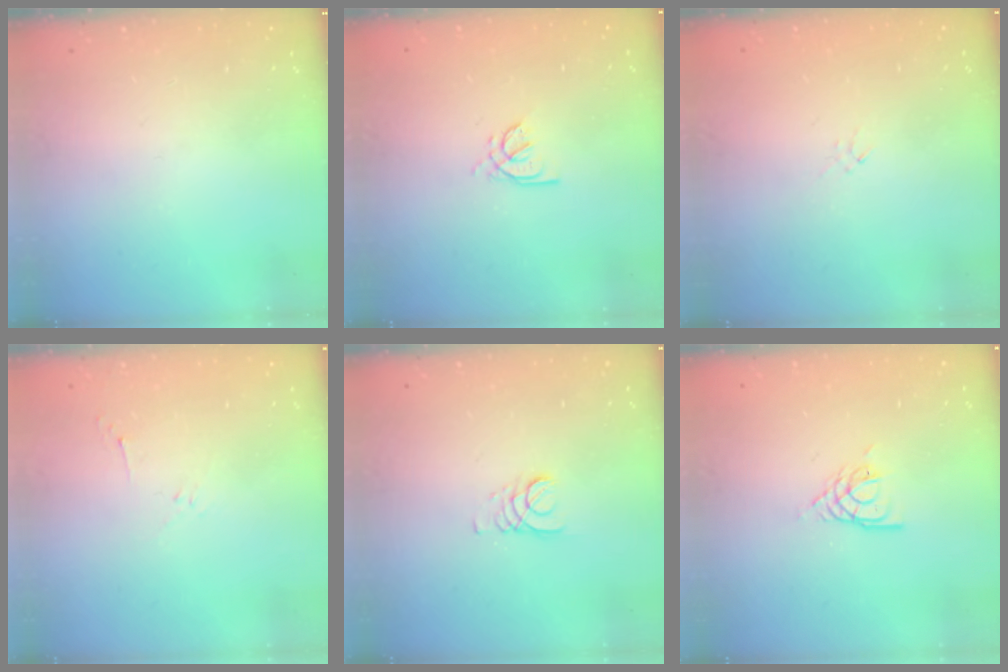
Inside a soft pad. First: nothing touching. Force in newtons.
{"total": 2.4, "press": 2.4, "slide": 0.6}
{"total": 0.0}
{"total": 2.8, "press": 2.7, "slide": 0.6}
{"total": 2.7, "press": 2.7, "slide": 0.3}
{"total": 5.2, "press": 5.2, "slide": 0.3}